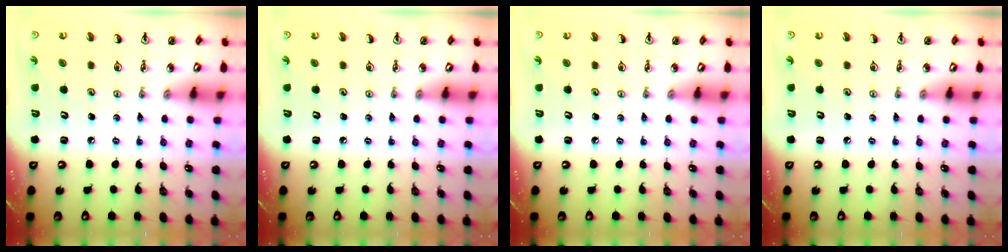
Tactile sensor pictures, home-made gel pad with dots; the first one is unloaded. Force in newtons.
{"total": 0.0}
{"total": 0.0}
{"total": 0.0}